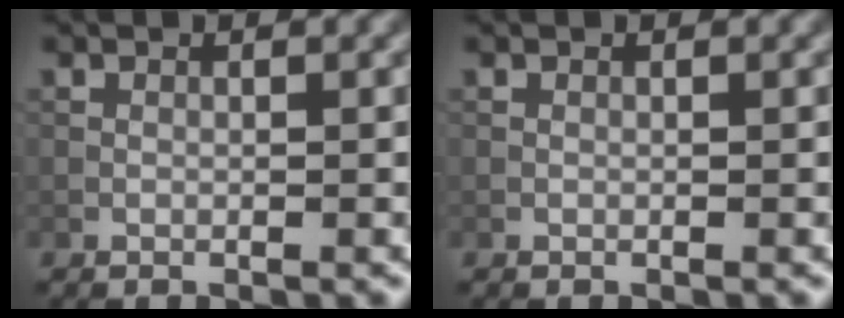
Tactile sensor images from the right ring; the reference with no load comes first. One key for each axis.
{"total": 0.0}